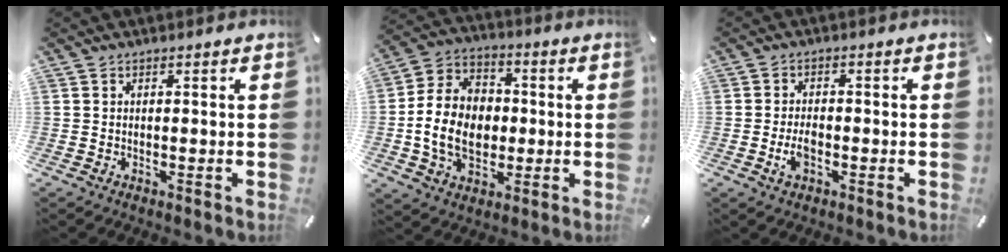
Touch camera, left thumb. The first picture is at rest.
{"total": 13.9, "force": [-1.9, 11.0, 8.2], "torque": [-0.188, 0.019, -0.033]}
{"total": 4.3, "force": [-1.4, 2.5, 3.2], "torque": [-0.067, 0.005, -0.027]}